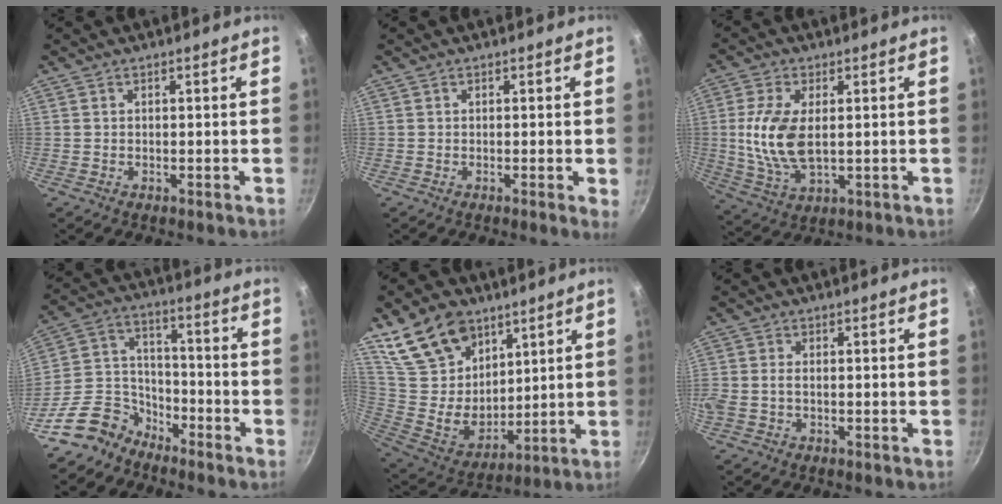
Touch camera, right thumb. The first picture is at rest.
{"total": 1.4, "force": [0.0, 0.1, 1.3], "torque": [-0.018, -0.005, -0.004]}
{"total": 11.3, "force": [0.9, 5.9, 9.6], "torque": [-0.193, -0.008, 0.021]}
{"total": 11.4, "force": [-8.6, 6.9, 3.0], "torque": [-0.028, 0.086, -0.177]}
{"total": 20.1, "force": [11.8, 13.4, 9.2], "torque": [-0.130, -0.066, 0.234]}
{"total": 3.1, "force": [-0.5, 2.0, 2.3], "torque": [-0.056, 0.004, -0.015]}